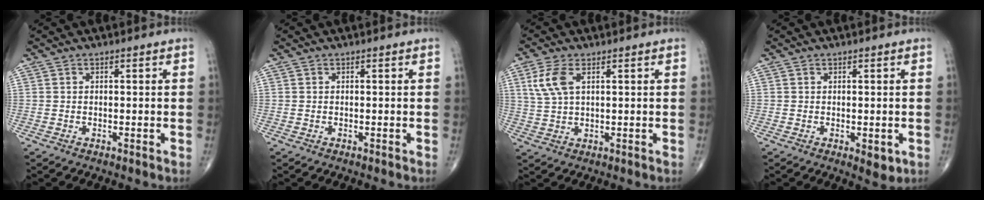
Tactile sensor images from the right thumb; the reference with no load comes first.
{"total": 0.0}
{"total": 6.1, "force": [2.3, 2.9, 4.8], "torque": [-0.116, 0.003, 0.051]}
{"total": 2.8, "force": [-0.5, 1.5, 2.3], "torque": [-0.021, -0.006, -0.002]}